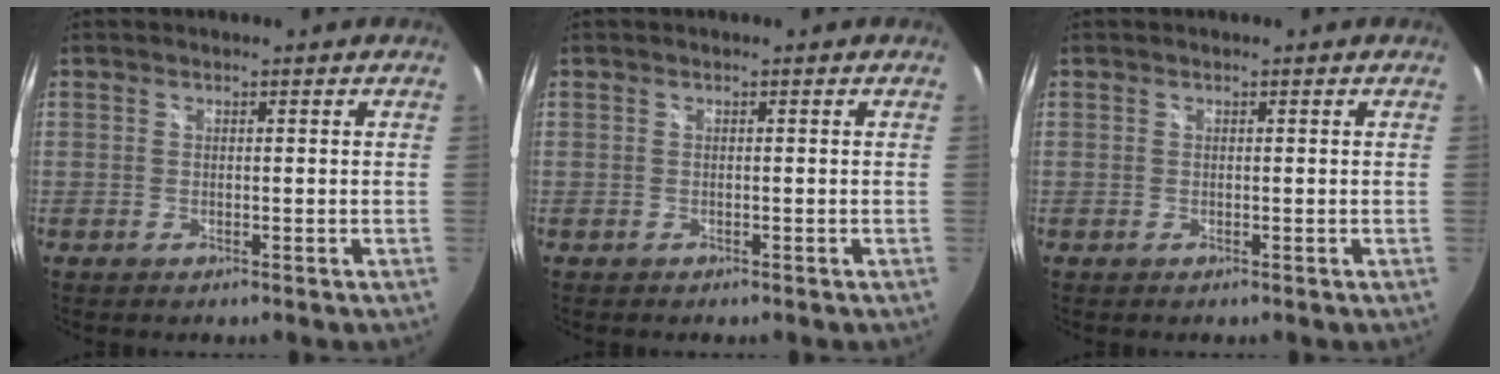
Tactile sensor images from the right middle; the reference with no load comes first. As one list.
[{"total": 0.0}, {"total": 0.0}]